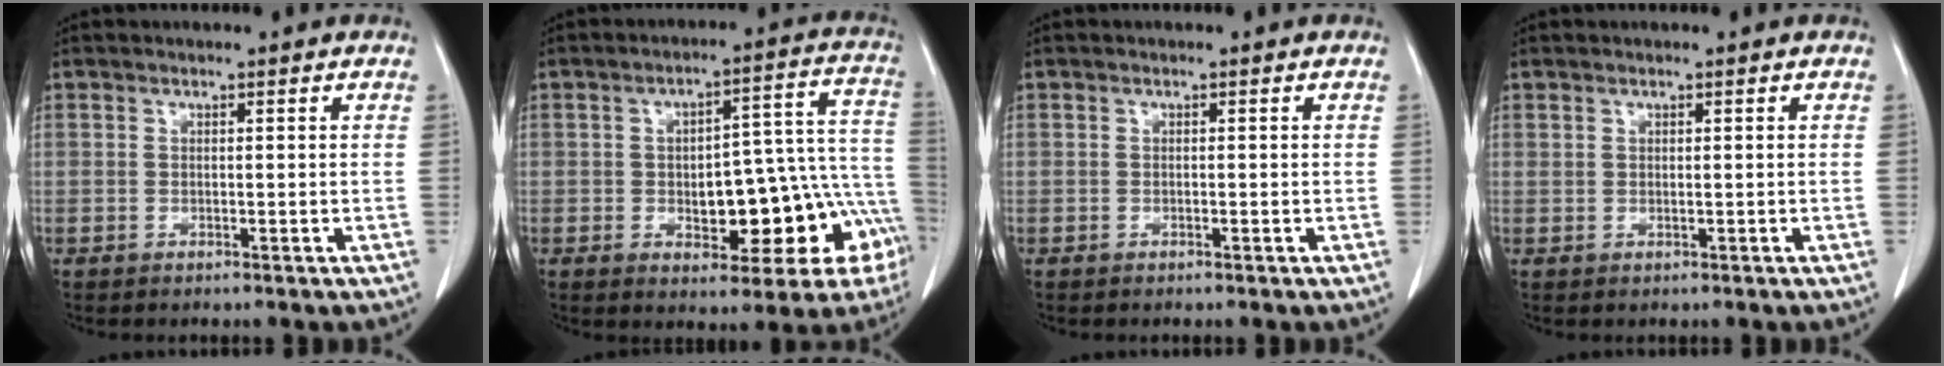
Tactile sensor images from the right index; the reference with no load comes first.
{"total": 17.1, "force": [-4.9, 6.6, 15.0], "torque": [-0.128, 0.054, -0.045]}
{"total": 0.0}
{"total": 0.0}